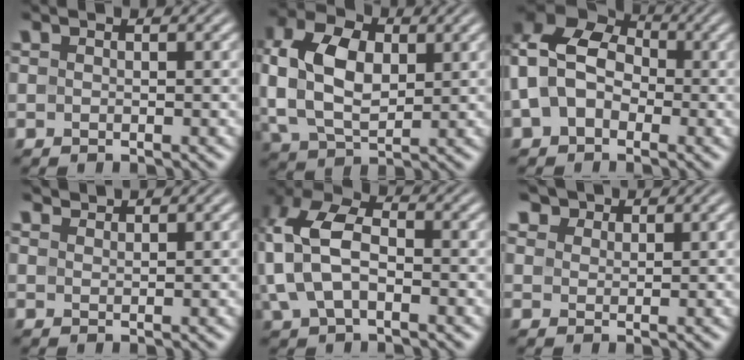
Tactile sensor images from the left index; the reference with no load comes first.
{"total": 9.5, "force": [1.5, 6.1, 7.1], "torque": [-0.159, 0.013, 0.020]}
{"total": 9.8, "force": [-0.1, 7.3, 6.5], "torque": [-0.126, 0.024, -0.022]}
{"total": 1.6, "force": [1.6, 0.0, 0.2], "torque": [-0.005, -0.001, 0.029]}
{"total": 8.3, "force": [0.0, 5.0, 6.6], "torque": [-0.162, 0.019, -0.013]}
{"total": 2.6, "force": [2.1, 1.4, 0.6], "torque": [-0.020, -0.011, 0.045]}